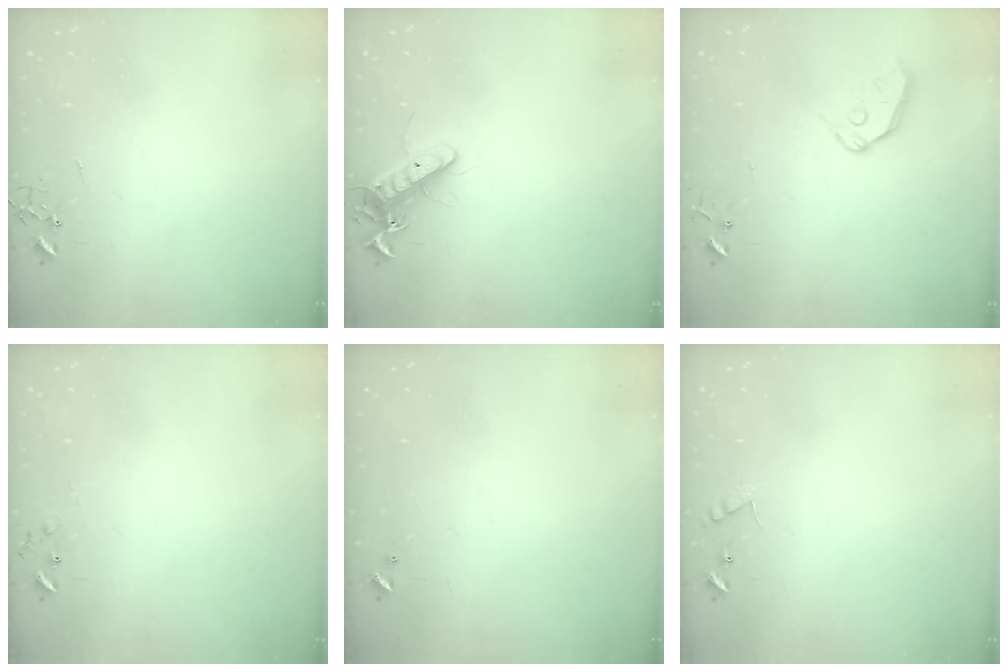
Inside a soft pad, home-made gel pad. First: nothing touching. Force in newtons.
{"total": 11.7, "press": 11.7, "slide": 1.1}
{"total": 7.6, "press": 7.5, "slide": 0.8}
{"total": 5.6, "press": 5.6, "slide": 0.6}
{"total": 0.0}
{"total": 7.5, "press": 7.5, "slide": 0.6}